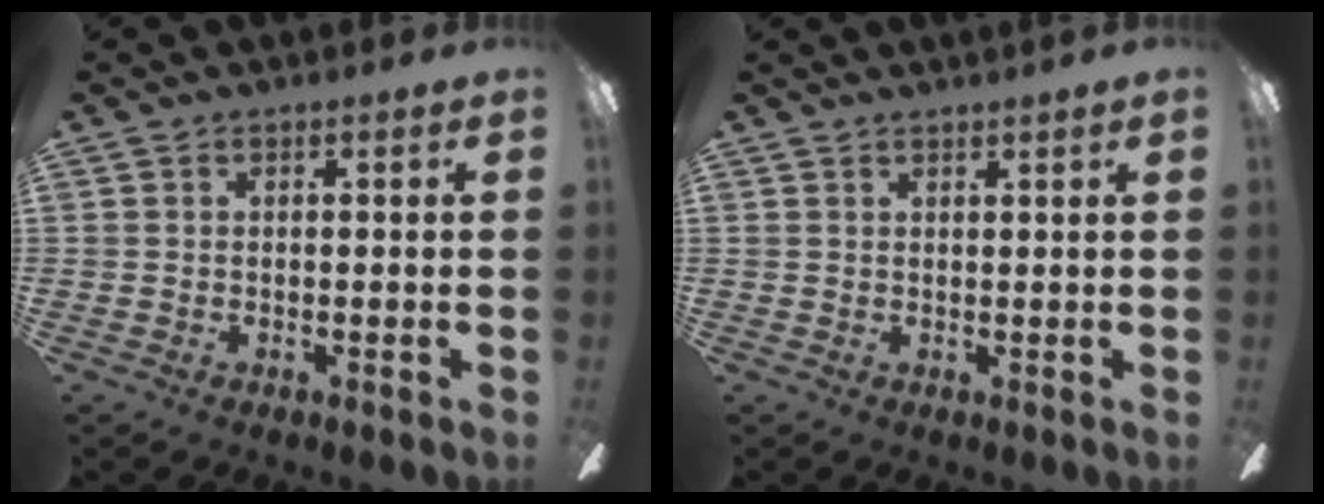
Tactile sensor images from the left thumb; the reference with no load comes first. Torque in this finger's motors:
{"motor_torque": [0.77, 0.05, 0.26, -0.36, 0.00]}